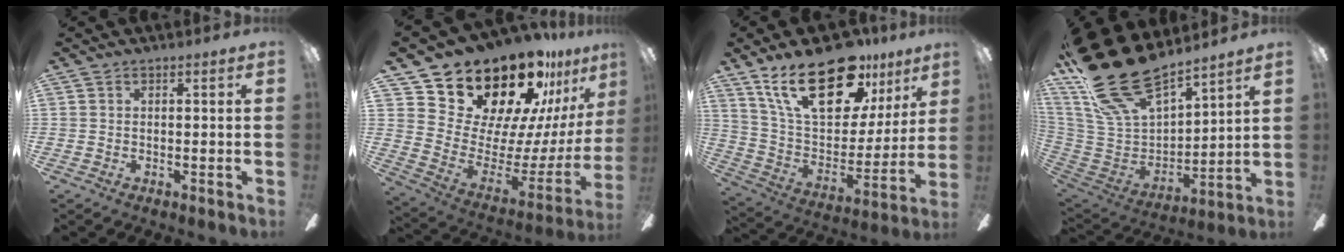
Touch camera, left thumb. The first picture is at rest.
{"total": 23.4, "force": [19.2, 9.7, 9.2], "torque": [-0.144, -0.155, 0.349]}
{"total": 25.9, "force": [16.5, 11.8, 16.2], "torque": [-0.286, -0.093, 0.288]}
{"total": 25.8, "force": [20.6, 10.1, 11.8], "torque": [-0.241, -0.128, 0.377]}